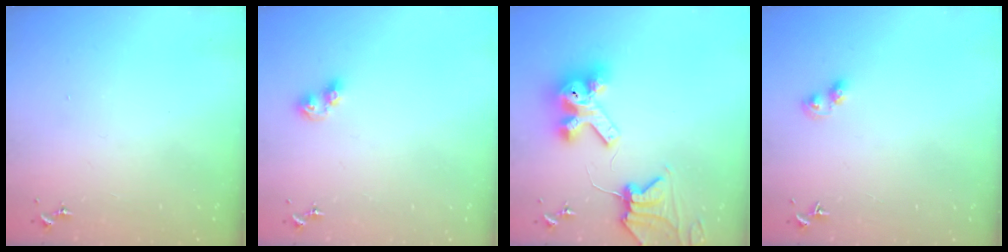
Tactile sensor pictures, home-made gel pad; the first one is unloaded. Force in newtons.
{"total": 6.3, "press": 6.3, "slide": 0.5}
{"total": 12.6, "press": 12.5, "slide": 1.6}
{"total": 5.5, "press": 5.5, "slide": 0.2}